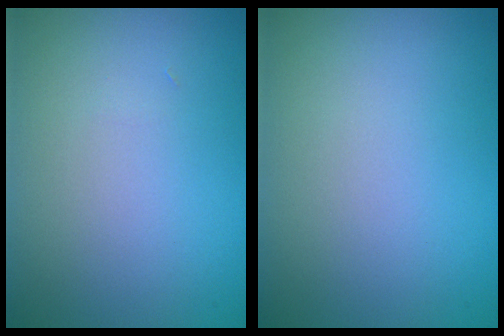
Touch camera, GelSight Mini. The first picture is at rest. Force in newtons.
{"total": 0.0}